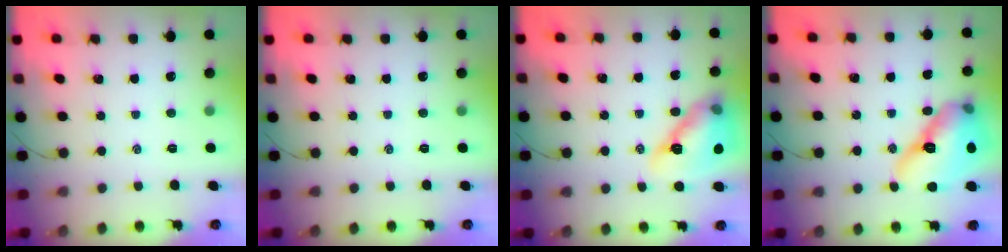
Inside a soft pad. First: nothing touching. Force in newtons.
{"total": 0.0}
{"total": 15.7, "press": 15.1, "slide": 4.2}
{"total": 17.3, "press": 16.6, "slide": 5.0}